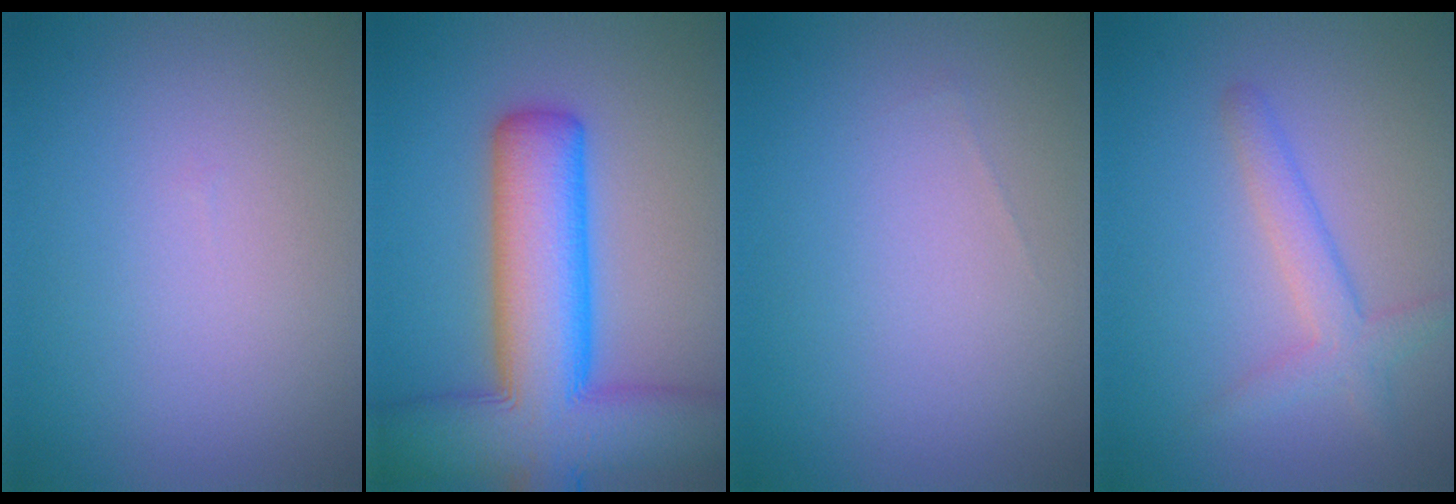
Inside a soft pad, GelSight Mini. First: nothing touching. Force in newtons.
{"total": 12.7, "press": 12.6, "slide": 0.5}
{"total": 0.0}
{"total": 2.7, "press": 2.6, "slide": 0.1}